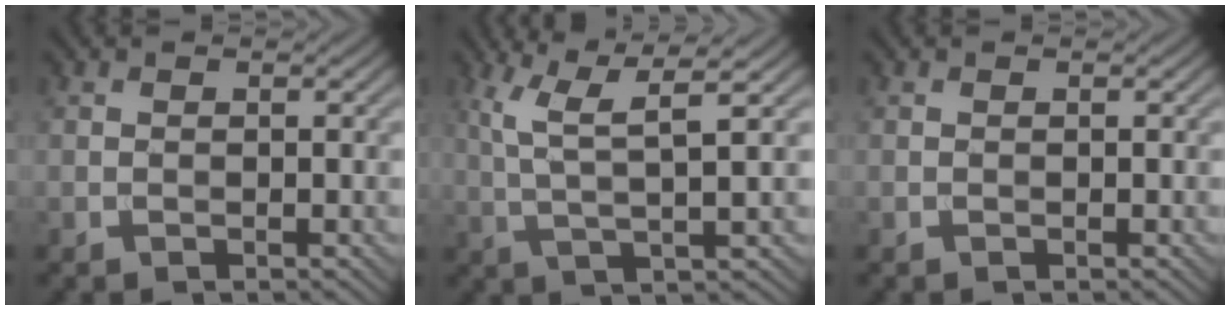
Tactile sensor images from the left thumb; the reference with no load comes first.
{"total": 6.7, "force": [2.5, 1.2, 6.1], "torque": [-0.131, 0.012, 0.052]}
{"total": 0.0}